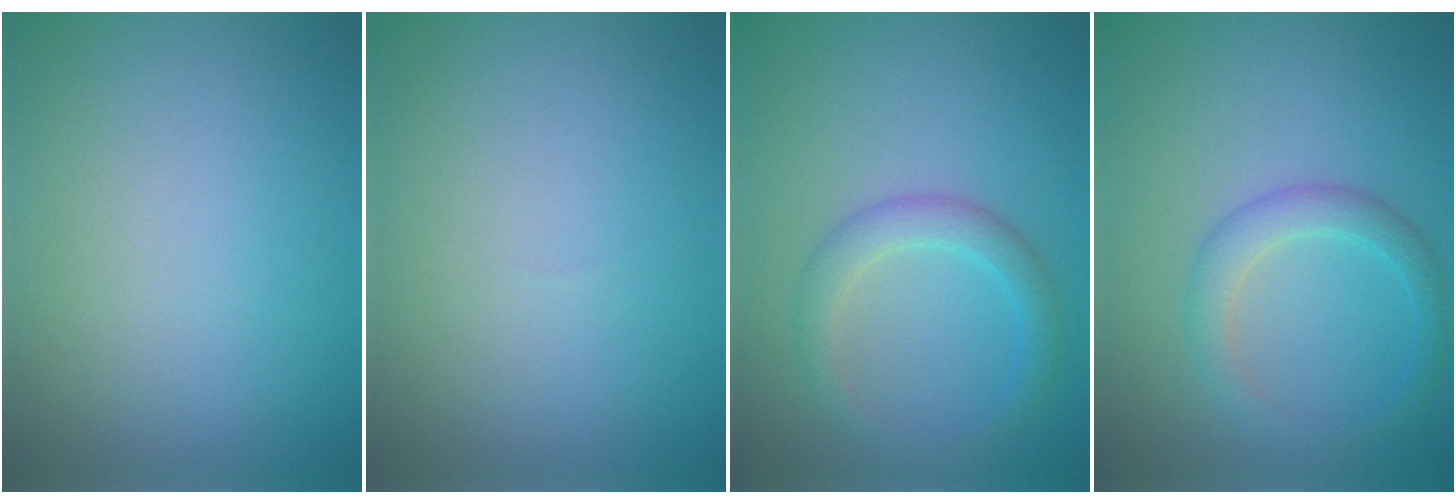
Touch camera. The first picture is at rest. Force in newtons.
{"total": 0.0}
{"total": 2.8, "press": 2.8, "slide": 0.0}
{"total": 2.8, "press": 2.8, "slide": 0.2}